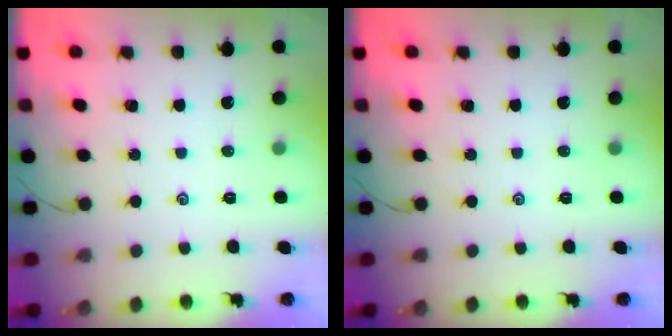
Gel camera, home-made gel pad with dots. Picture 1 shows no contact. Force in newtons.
{"total": 0.0}